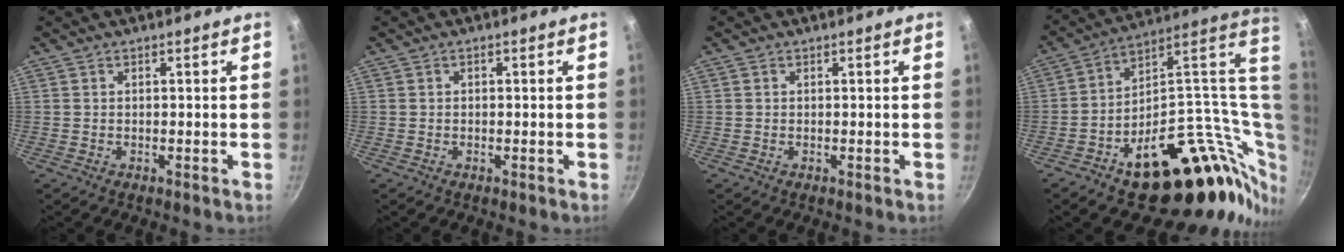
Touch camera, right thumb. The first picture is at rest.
{"total": 0.6, "force": [0.0, 0.6, 0.3], "torque": [-0.004, 0.005, 0.001]}
{"total": 0.0}
{"total": 29.7, "force": [6.5, 16.9, 23.6], "torque": [-0.306, -0.008, 0.122]}